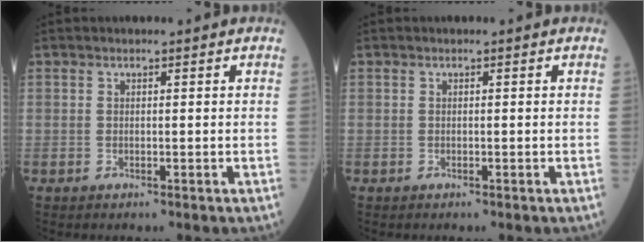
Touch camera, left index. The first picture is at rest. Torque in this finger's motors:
{"motor_torque": [0.00, 0.00, 0.00, 0.00]}